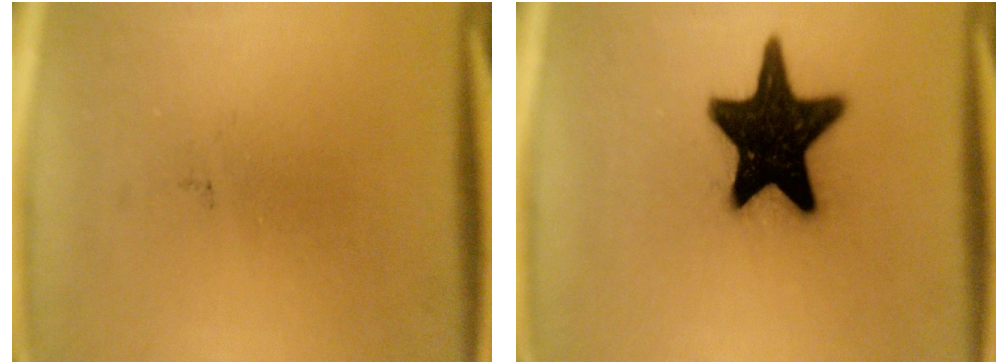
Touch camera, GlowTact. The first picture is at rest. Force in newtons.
{"total": 19.9}